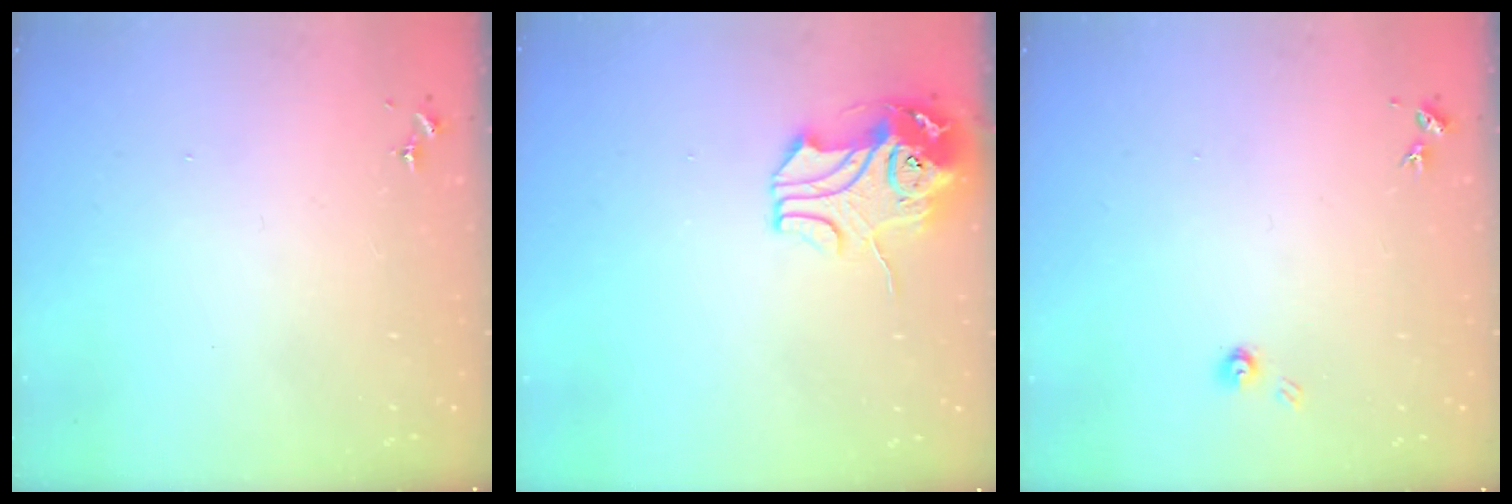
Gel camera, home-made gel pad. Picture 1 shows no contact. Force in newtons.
{"total": 11.3, "press": 11.1, "slide": 1.8}
{"total": 3.8, "press": 3.8, "slide": 0.5}